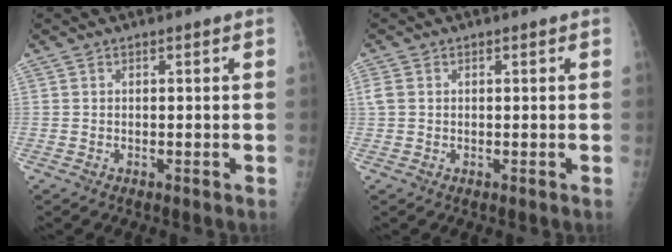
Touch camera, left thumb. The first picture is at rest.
{"total": 1.7, "force": [0.3, 1.4, 0.9], "torque": [-0.027, 0.005, 0.007]}